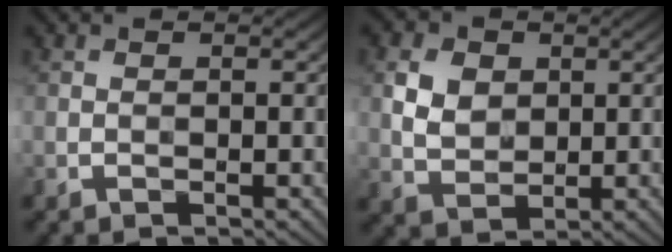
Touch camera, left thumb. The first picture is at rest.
{"total": 4.9, "force": [1.4, 3.8, 2.8], "torque": [-0.069, 0.000, 0.025]}